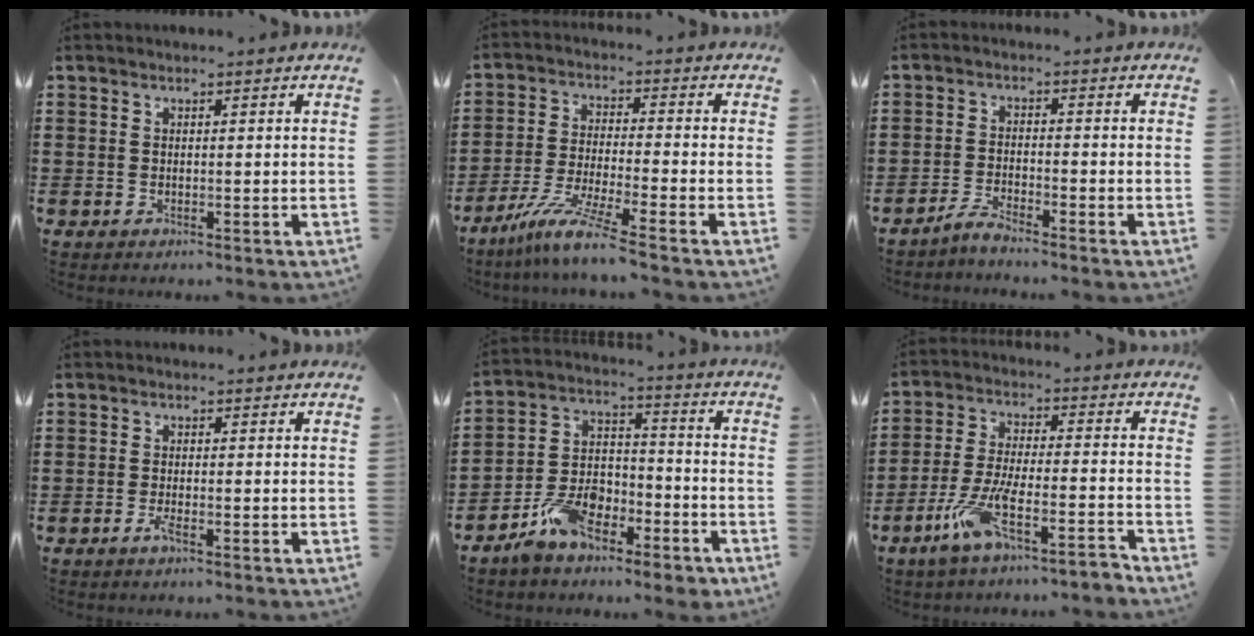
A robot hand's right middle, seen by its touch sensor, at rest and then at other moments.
{"total": 7.6, "force": [-6.0, -0.3, 4.6], "torque": [-0.099, -0.018, -0.118]}
{"total": 2.9, "force": [-2.6, 0.0, 1.1], "torque": [-0.034, 0.001, -0.056]}
{"total": 1.6, "force": [-0.9, 0.2, 1.3], "torque": [-0.031, -0.004, -0.018]}
{"total": 8.5, "force": [-6.2, 4.3, 4.0], "torque": [-0.095, 0.017, -0.121]}
{"total": 8.0, "force": [-5.9, 0.9, 5.3], "torque": [-0.119, -0.006, -0.117]}